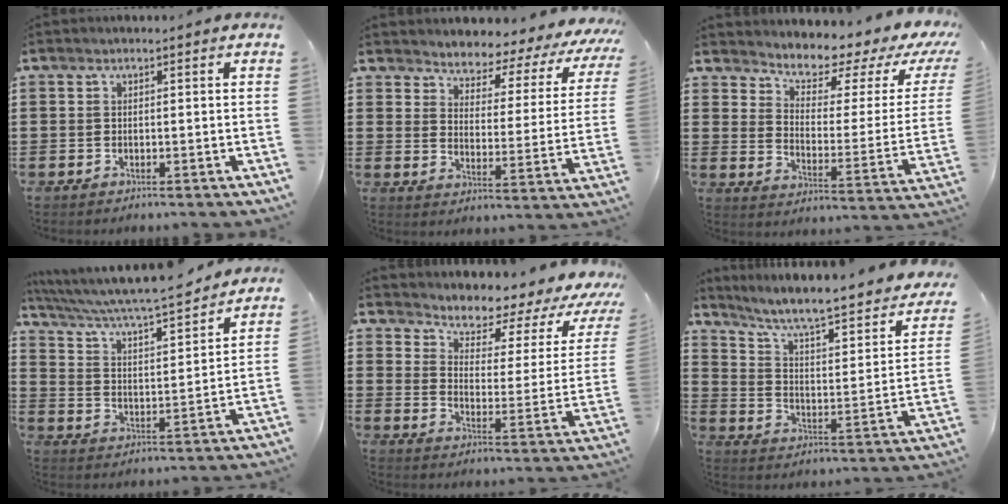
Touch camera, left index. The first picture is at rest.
{"total": 3.1, "force": [3.0, 1.0, 0.4], "torque": [-0.025, -0.034, 0.039]}
{"total": 5.1, "force": [4.6, 1.9, 1.4], "torque": [-0.043, -0.042, 0.070]}
{"total": 5.9, "force": [5.3, 0.3, 2.5], "torque": [-0.073, -0.039, 0.083]}
{"total": 4.3, "force": [3.8, 1.6, 1.1], "torque": [-0.043, -0.037, 0.056]}
{"total": 6.8, "force": [4.9, 0.8, 4.6], "torque": [-0.112, -0.043, 0.073]}